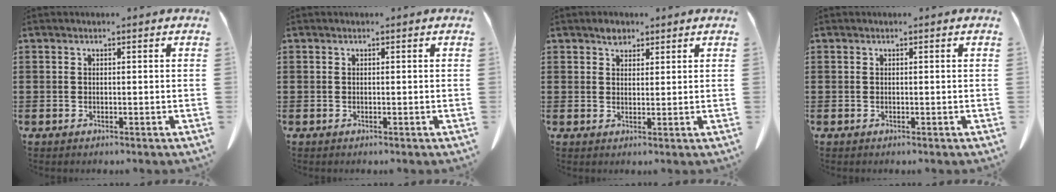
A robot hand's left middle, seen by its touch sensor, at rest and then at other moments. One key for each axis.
{"total": 0.0}
{"total": 2.2, "fx": 1.8, "fy": 1.1, "fz": 0.7, "tx": -0.009, "ty": -0.002, "tz": 0.034}
{"total": 0.0}